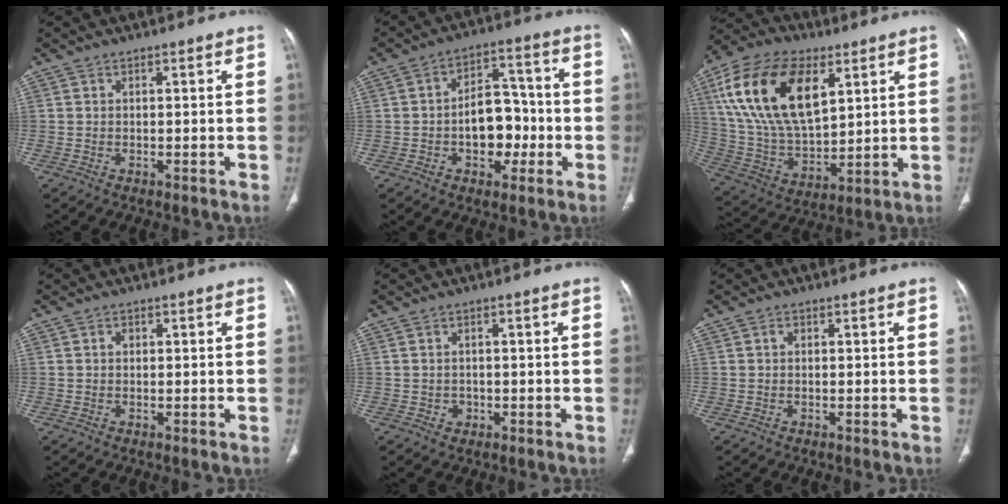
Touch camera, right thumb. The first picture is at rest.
{"total": 11.0, "force": [-2.4, 7.4, 7.8], "torque": [-0.072, 0.039, -0.038]}
{"total": 23.6, "force": [8.6, 12.7, 17.9], "torque": [-0.325, -0.021, 0.160]}
{"total": 0.9, "force": [0.2, 0.7, 0.4], "torque": [-0.004, 0.002, 0.002]}
{"total": 1.5, "force": [-0.4, 1.4, 0.3], "torque": [0.003, 0.005, -0.003]}
{"total": 0.6, "force": [0.1, 0.5, 0.4], "torque": [-0.006, 0.002, 0.001]}